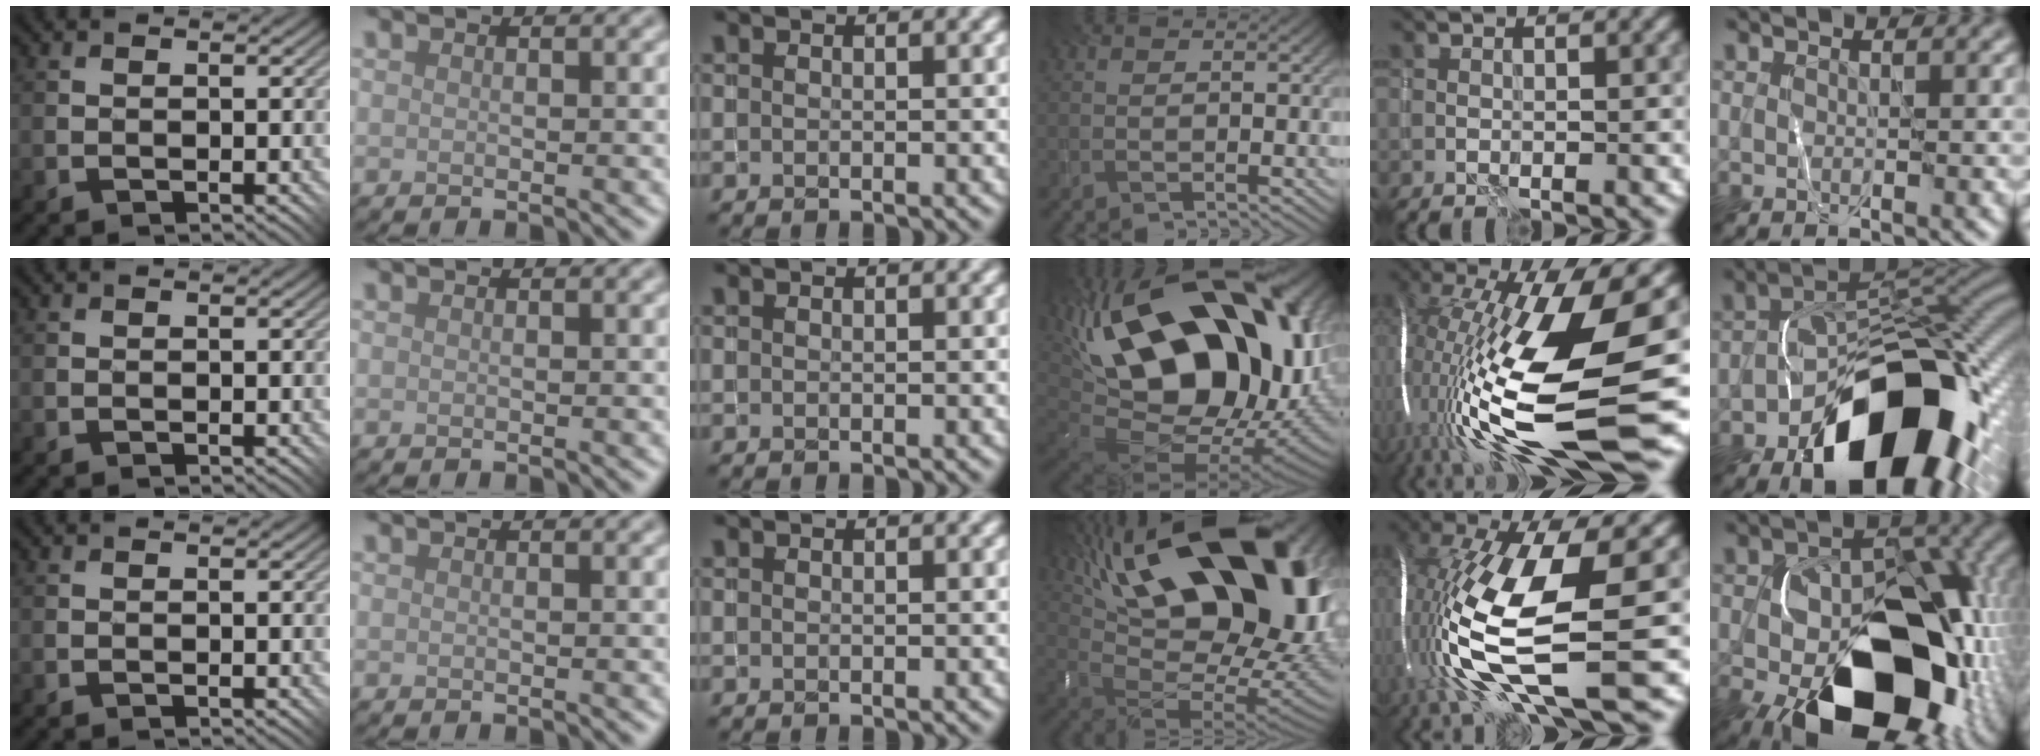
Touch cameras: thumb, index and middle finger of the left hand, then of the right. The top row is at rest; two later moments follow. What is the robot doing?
{"motion": "wrap", "object": "thread"}